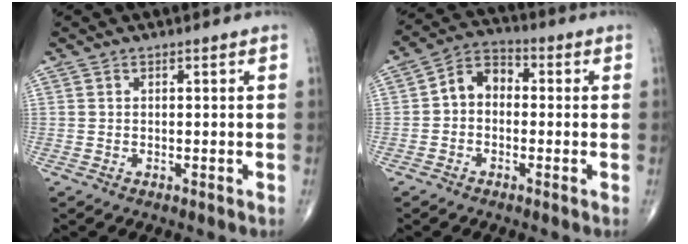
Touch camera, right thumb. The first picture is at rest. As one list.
[{"total": 6.4, "force": [-0.4, 4.8, 4.2], "torque": [-0.051, 0.025, -0.025]}]